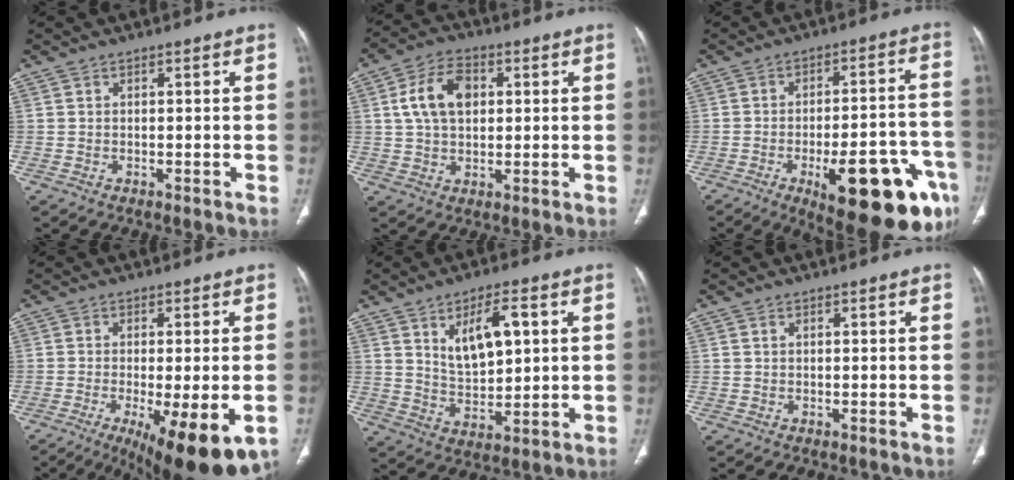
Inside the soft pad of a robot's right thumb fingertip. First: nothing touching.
{"total": 10.0, "force": [2.3, 6.5, 7.3], "torque": [-0.123, 0.009, 0.039]}
{"total": 23.6, "force": [-10.5, 7.8, 19.6], "torque": [-0.193, 0.043, -0.132]}
{"total": 14.9, "force": [-6.3, 4.0, 12.9], "torque": [-0.170, -0.019, -0.086]}
{"total": 10.0, "force": [3.5, 4.7, 8.2], "torque": [-0.120, -0.012, 0.070]}
{"total": 0.0}